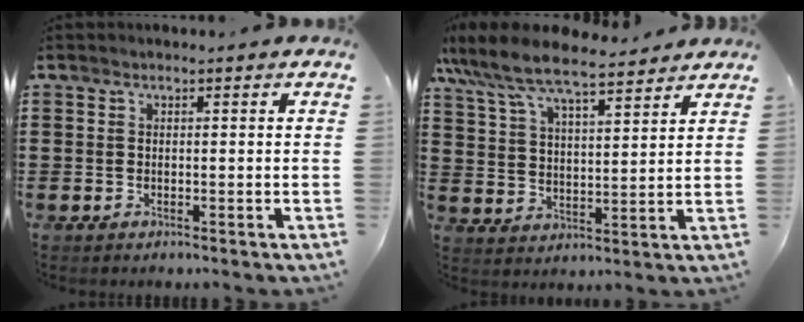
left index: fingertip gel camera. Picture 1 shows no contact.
{"total": 8.0, "force": [7.2, 1.2, 3.2], "torque": [-0.090, -0.033, 0.126]}